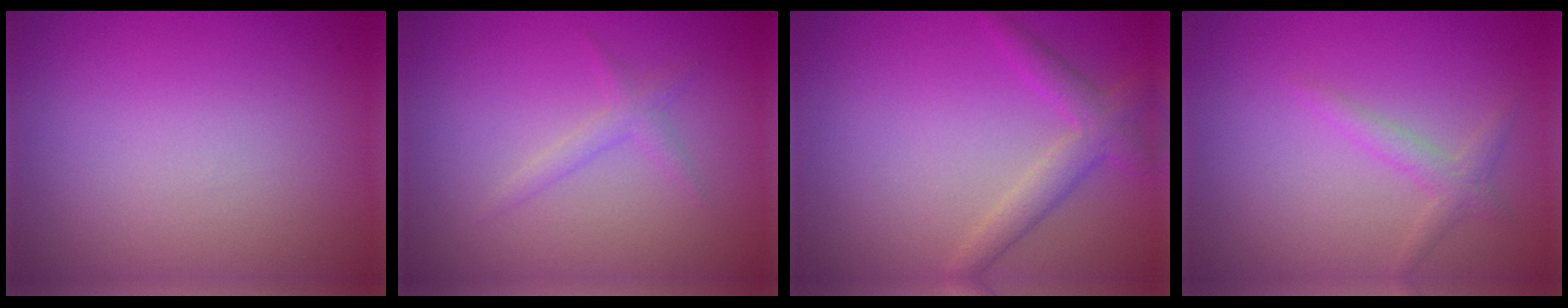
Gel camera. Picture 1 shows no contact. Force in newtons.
{"total": 1.3, "press": 1.3, "slide": 0.1}
{"total": 2.8, "press": 2.8, "slide": 0.1}
{"total": 1.7, "press": 1.7, "slide": 0.0}